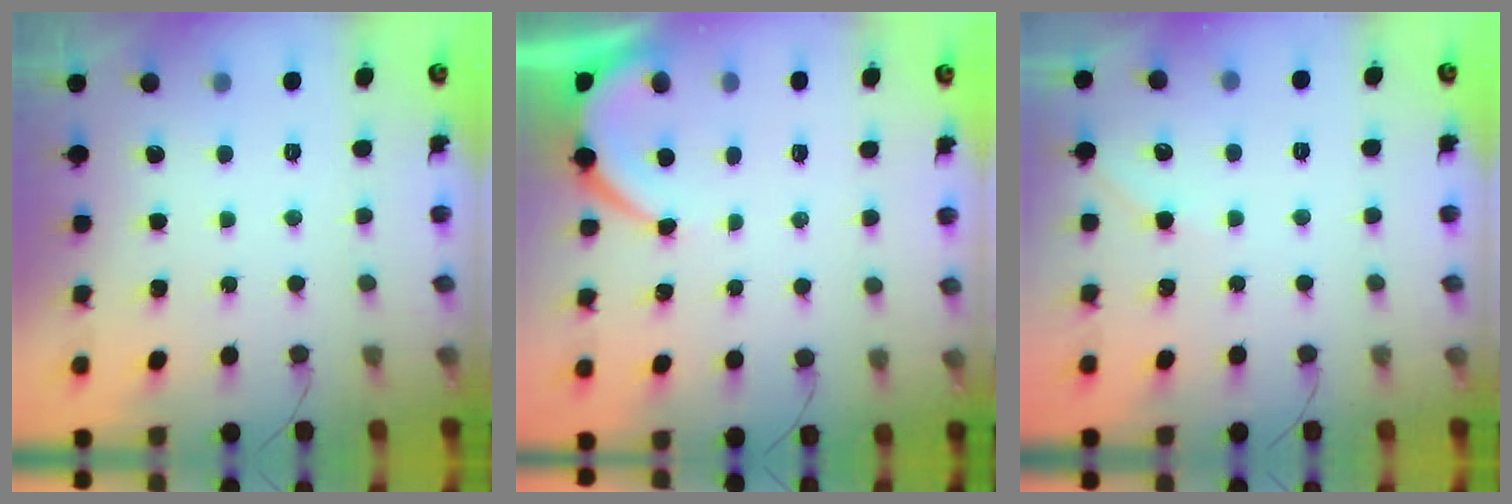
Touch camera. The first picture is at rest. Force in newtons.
{"total": 4.1, "press": 4.0, "slide": 0.5}
{"total": 3.0, "press": 2.9, "slide": 0.5}